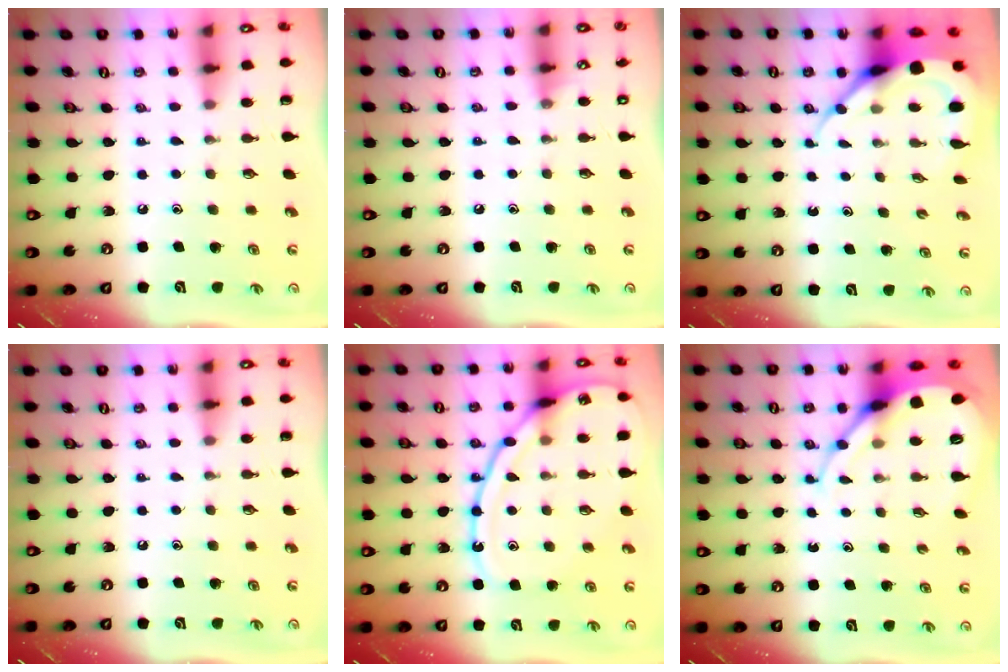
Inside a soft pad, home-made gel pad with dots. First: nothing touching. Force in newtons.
{"total": 2.9, "press": 2.9, "slide": 0.4}
{"total": 8.6, "press": 8.5, "slide": 1.0}
{"total": 0.0}
{"total": 16.0, "press": 16.0, "slide": 1.4}
{"total": 9.9, "press": 9.8, "slide": 1.2}